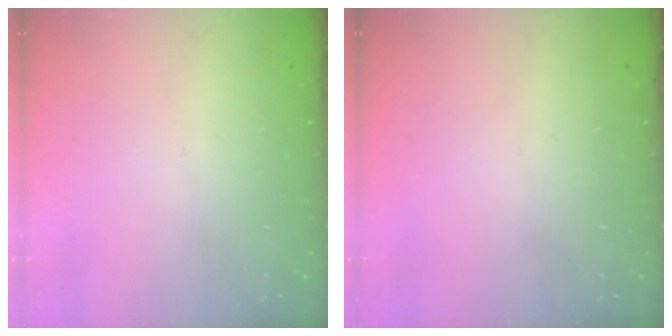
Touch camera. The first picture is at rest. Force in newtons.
{"total": 0.0}